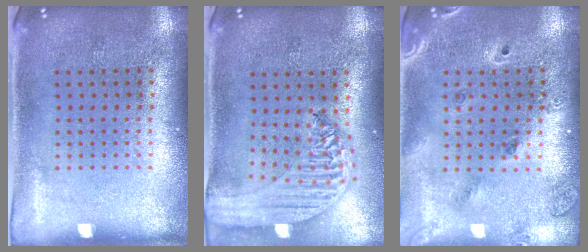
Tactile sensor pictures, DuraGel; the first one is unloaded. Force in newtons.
{"total": 2.2, "press": 2.0, "slide": 1.0}
{"total": 1.5, "press": 1.4, "slide": 0.6}